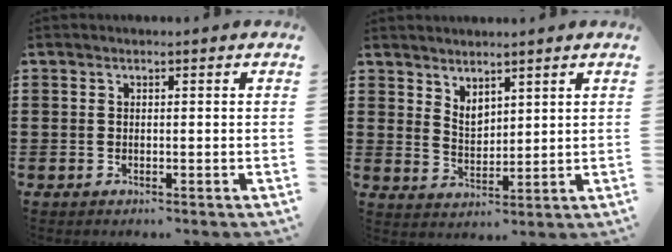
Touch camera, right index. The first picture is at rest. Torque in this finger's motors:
{"motor_torque": [0.04, -0.03, 0.03, 0.04]}